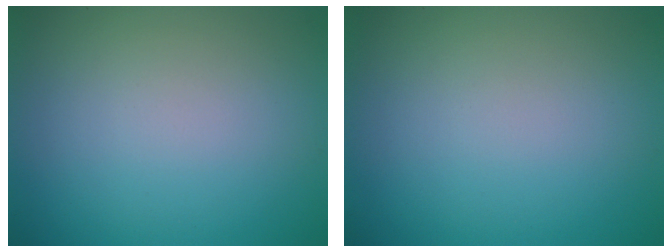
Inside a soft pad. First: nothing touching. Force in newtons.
{"total": 0.0}